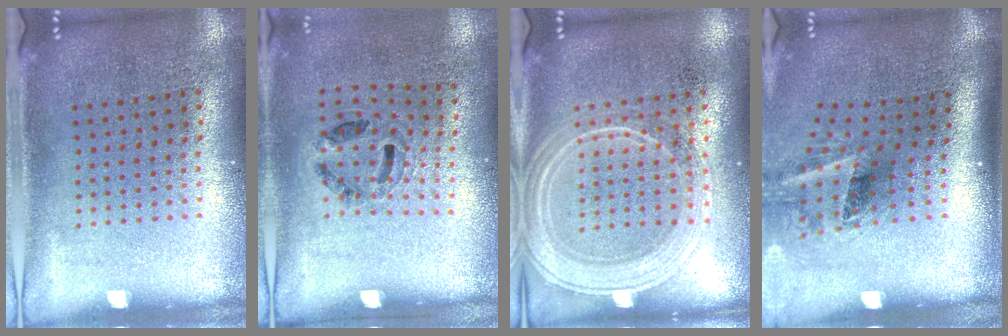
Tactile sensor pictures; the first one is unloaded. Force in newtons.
{"total": 1.2, "press": 0.8, "slide": 0.8}
{"total": 2.0, "press": 2.0, "slide": 0.3}
{"total": 2.0, "press": 1.2, "slide": 1.6}